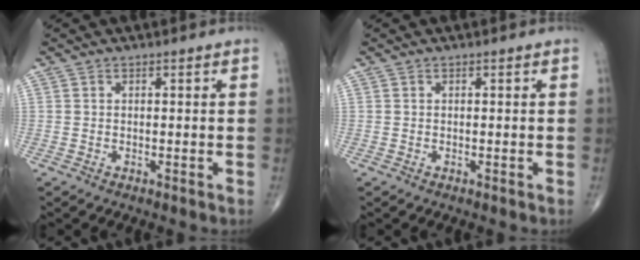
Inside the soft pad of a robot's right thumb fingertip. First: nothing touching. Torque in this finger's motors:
{"motor_torque": [-0.02, 0.02, -0.08, -0.06, 0.00]}